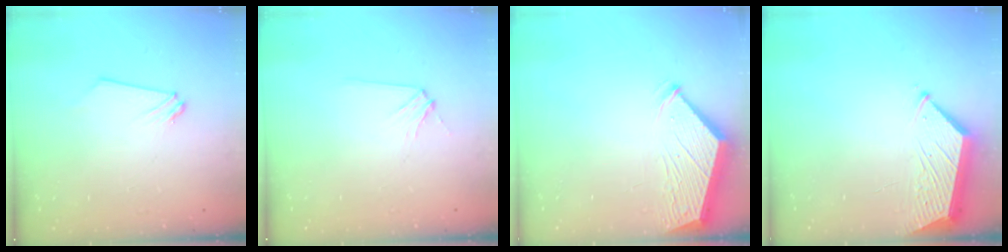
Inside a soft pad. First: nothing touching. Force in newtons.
{"total": 4.0, "press": 4.0, "slide": 0.6}
{"total": 2.9, "press": 2.9, "slide": 0.4}
{"total": 5.4, "press": 5.3, "slide": 0.6}